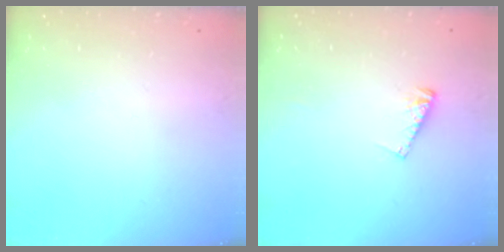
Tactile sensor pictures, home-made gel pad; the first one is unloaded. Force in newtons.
{"total": 4.7, "press": 4.6, "slide": 0.5}